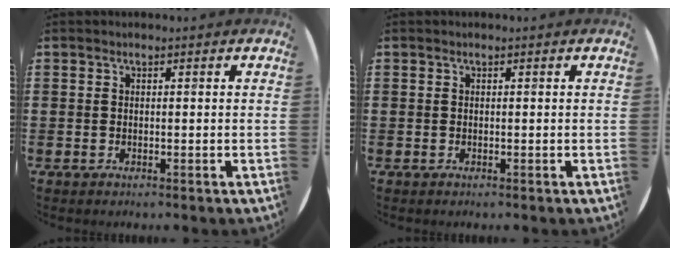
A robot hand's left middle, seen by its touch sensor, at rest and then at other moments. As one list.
[{"total": 0.0}]